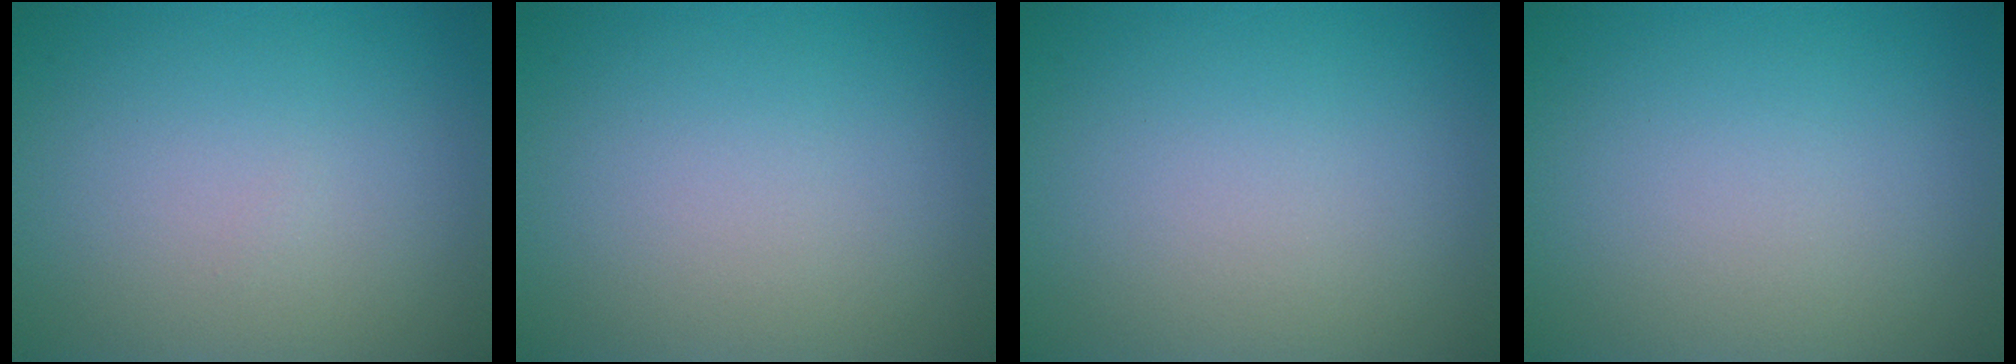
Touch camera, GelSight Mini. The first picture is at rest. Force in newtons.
{"total": 0.0}
{"total": 0.0}
{"total": 0.0}